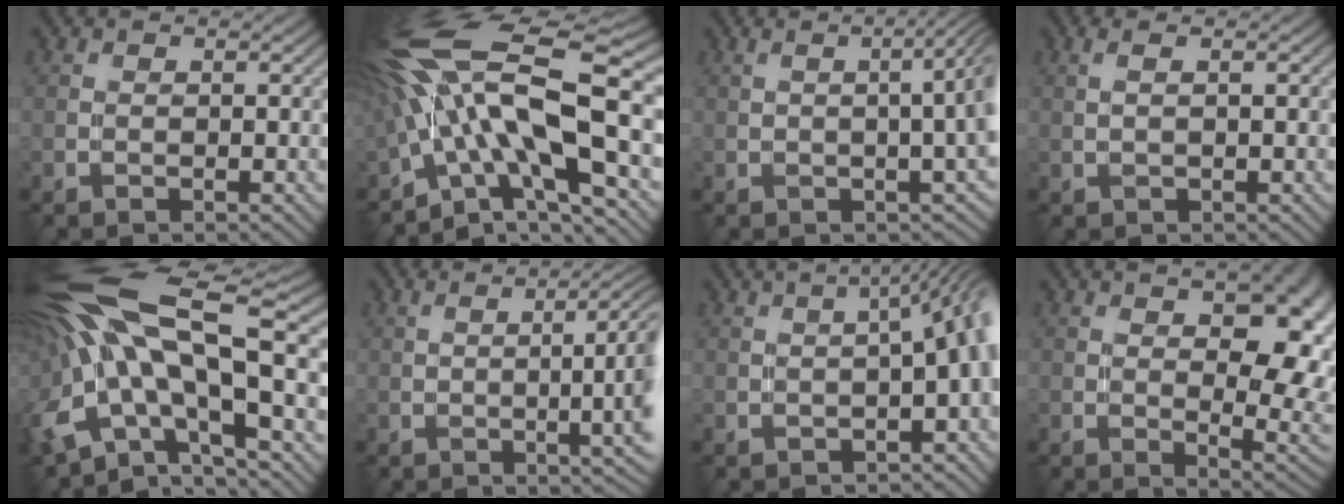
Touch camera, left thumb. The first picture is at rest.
{"total": 18.3, "force": [-0.4, 7.0, 16.8], "torque": [-0.303, 0.014, -0.014]}
{"total": 6.8, "force": [0.3, 1.8, 6.6], "torque": [-0.059, 0.013, 0.009]}
{"total": 1.2, "force": [0.4, 0.3, 1.1], "torque": [-0.019, 0.000, 0.007]}
{"total": 18.9, "force": [0.3, 8.0, 17.1], "torque": [-0.352, -0.015, 0.021]}
{"total": 8.2, "force": [0.5, 1.7, 8.0], "torque": [-0.097, -0.002, 0.023]}
{"total": 7.4, "force": [-0.9, 1.8, 7.1], "torque": [-0.079, 0.005, -0.010]}
{"total": 11.5, "force": [1.8, 4.6, 10.4], "torque": [-0.124, 0.003, 0.031]}